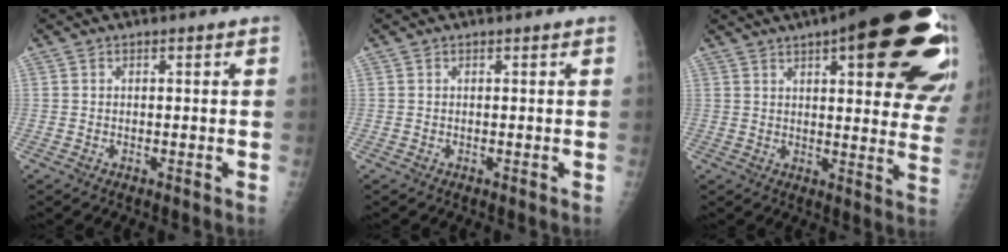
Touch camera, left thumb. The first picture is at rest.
{"total": 0.0}
{"total": 29.8, "force": [14.5, 9.0, 24.5], "torque": [-0.213, -0.011, 0.188]}